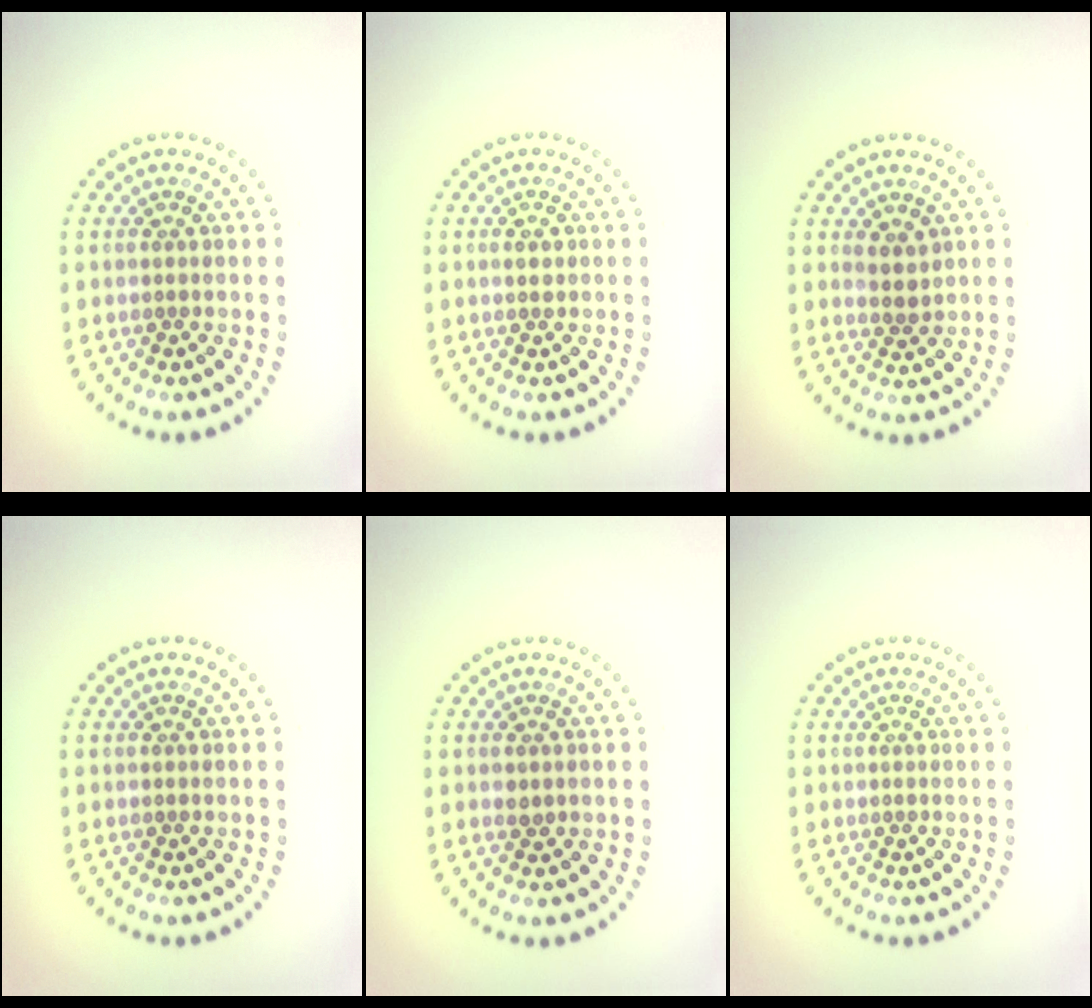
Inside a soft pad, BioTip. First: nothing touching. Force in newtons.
{"total": 1.2, "press": 1.2, "slide": 0.1}
{"total": 1.6, "press": 1.3, "slide": 1.0}
{"total": 0.0}
{"total": 0.8, "press": 0.8, "slide": 0.2}
{"total": 0.0}